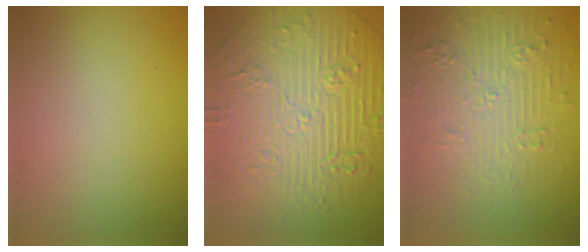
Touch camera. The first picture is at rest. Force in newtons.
{"total": 11.1, "press": 7.5, "slide": 8.1}
{"total": 4.2, "press": 3.7, "slide": 2.0}